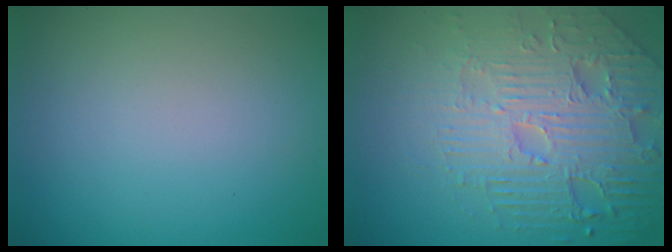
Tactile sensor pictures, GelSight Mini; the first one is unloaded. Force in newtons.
{"total": 7.8, "press": 5.8, "slide": 5.3}